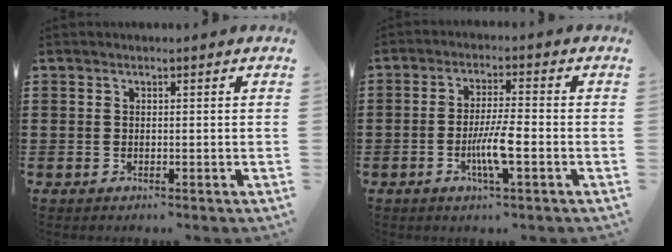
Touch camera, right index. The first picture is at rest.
{"total": 6.1, "force": [-2.0, 0.7, 5.7], "torque": [-0.115, -0.011, -0.041]}